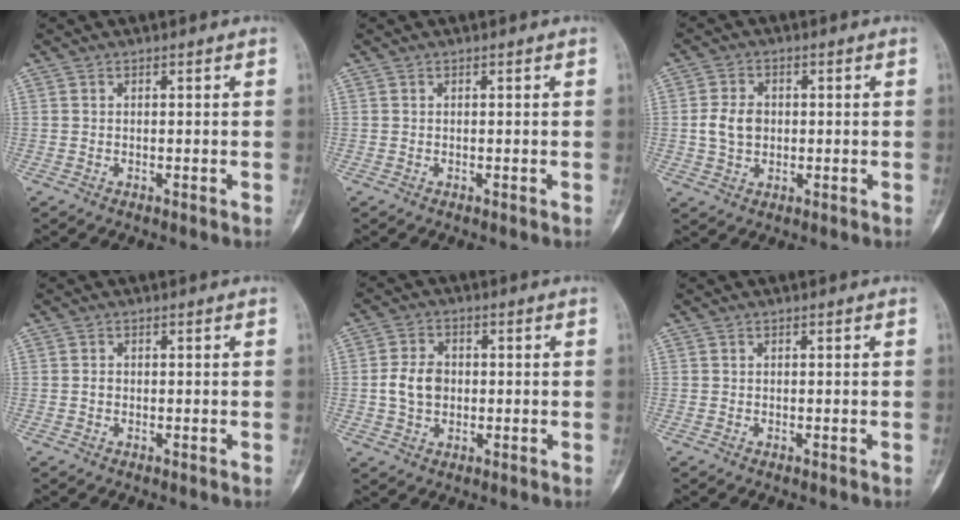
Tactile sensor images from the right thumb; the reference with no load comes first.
{"total": 0.0}
{"total": 5.8, "force": [0.1, 4.4, 3.8], "torque": [-0.061, 0.006, 0.001]}
{"total": 0.8, "force": [-0.1, 0.7, 0.4], "torque": [-0.003, 0.003, -0.004]}
{"total": 6.4, "force": [-0.2, 4.8, 4.2], "torque": [-0.068, 0.009, -0.005]}
{"total": 0.0}